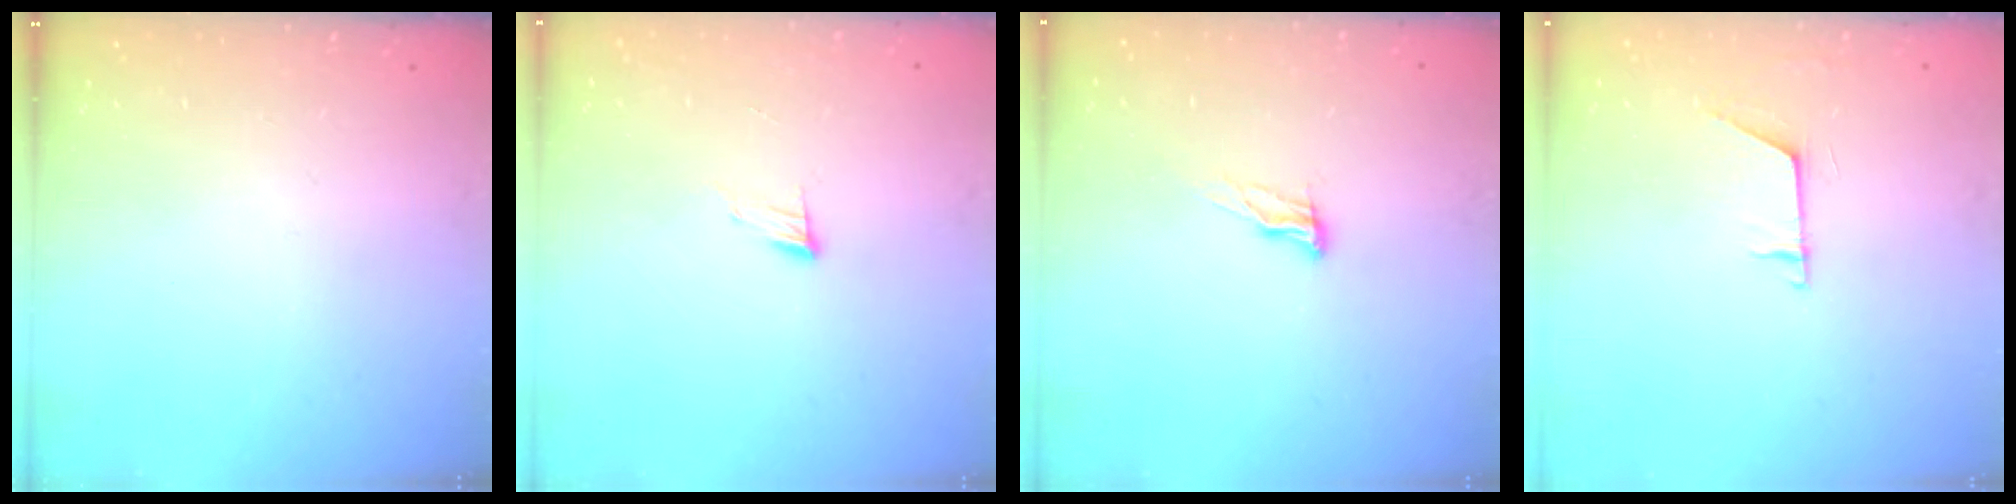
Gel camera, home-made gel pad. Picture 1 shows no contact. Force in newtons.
{"total": 5.1, "press": 5.1, "slide": 0.5}
{"total": 7.9, "press": 7.6, "slide": 2.2}
{"total": 6.1, "press": 6.1, "slide": 0.5}